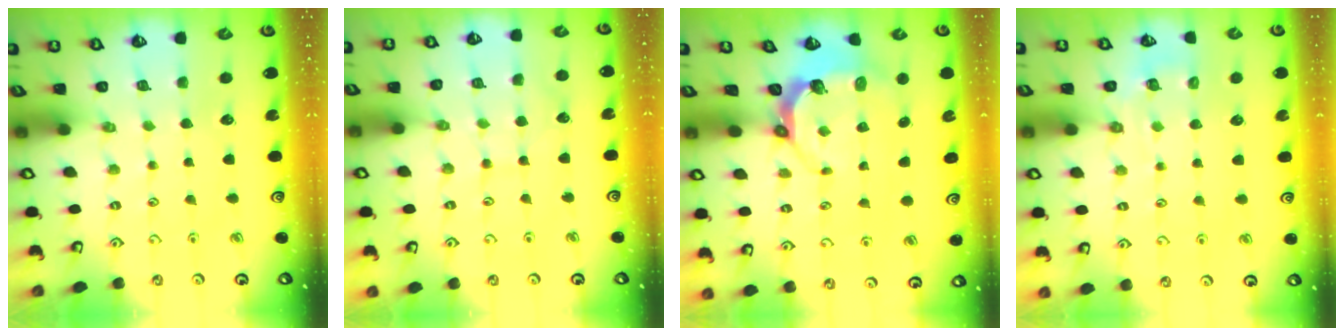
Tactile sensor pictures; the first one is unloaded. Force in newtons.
{"total": 4.8, "press": 4.8, "slide": 0.6}
{"total": 5.8, "press": 4.8, "slide": 3.4}
{"total": 2.9, "press": 2.6, "slide": 1.2}